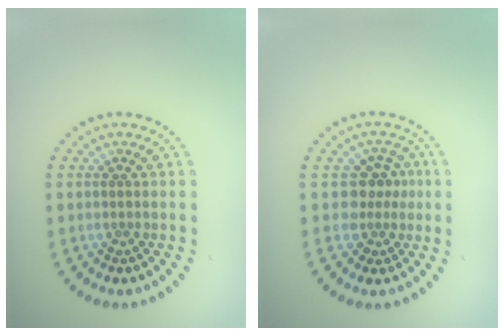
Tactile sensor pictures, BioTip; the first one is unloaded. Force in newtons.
{"total": 2.8, "press": 2.0, "slide": 1.9}